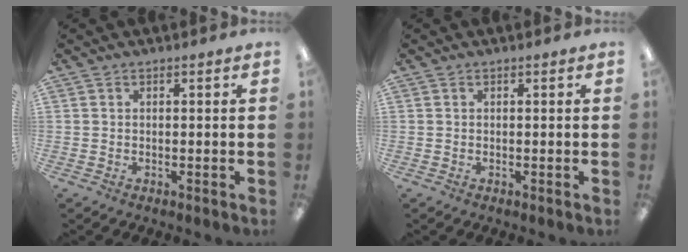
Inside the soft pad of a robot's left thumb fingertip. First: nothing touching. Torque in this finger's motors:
{"motor_torque": [-0.24, 0.03, -0.18, 0.07, -0.02]}